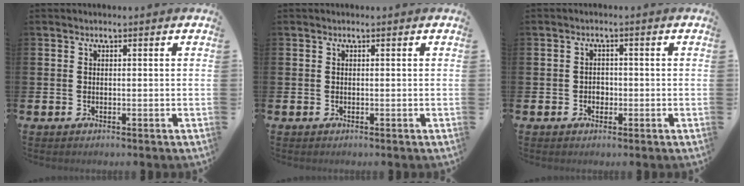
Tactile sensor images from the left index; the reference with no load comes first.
{"total": 0.0}
{"total": 1.7, "force": [-0.4, 1.5, 0.7], "torque": [0.000, -0.001, -0.014]}